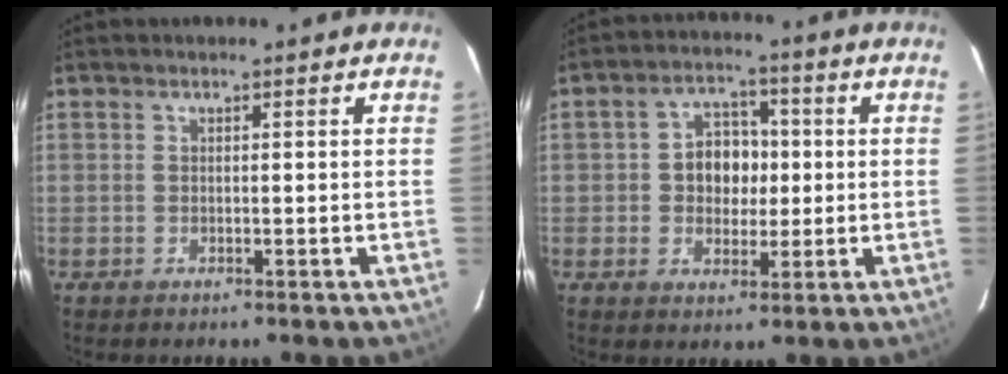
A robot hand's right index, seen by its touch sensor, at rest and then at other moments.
{"total": 7.4, "force": [0.1, 6.0, 4.3], "torque": [-0.080, 0.022, 0.007]}